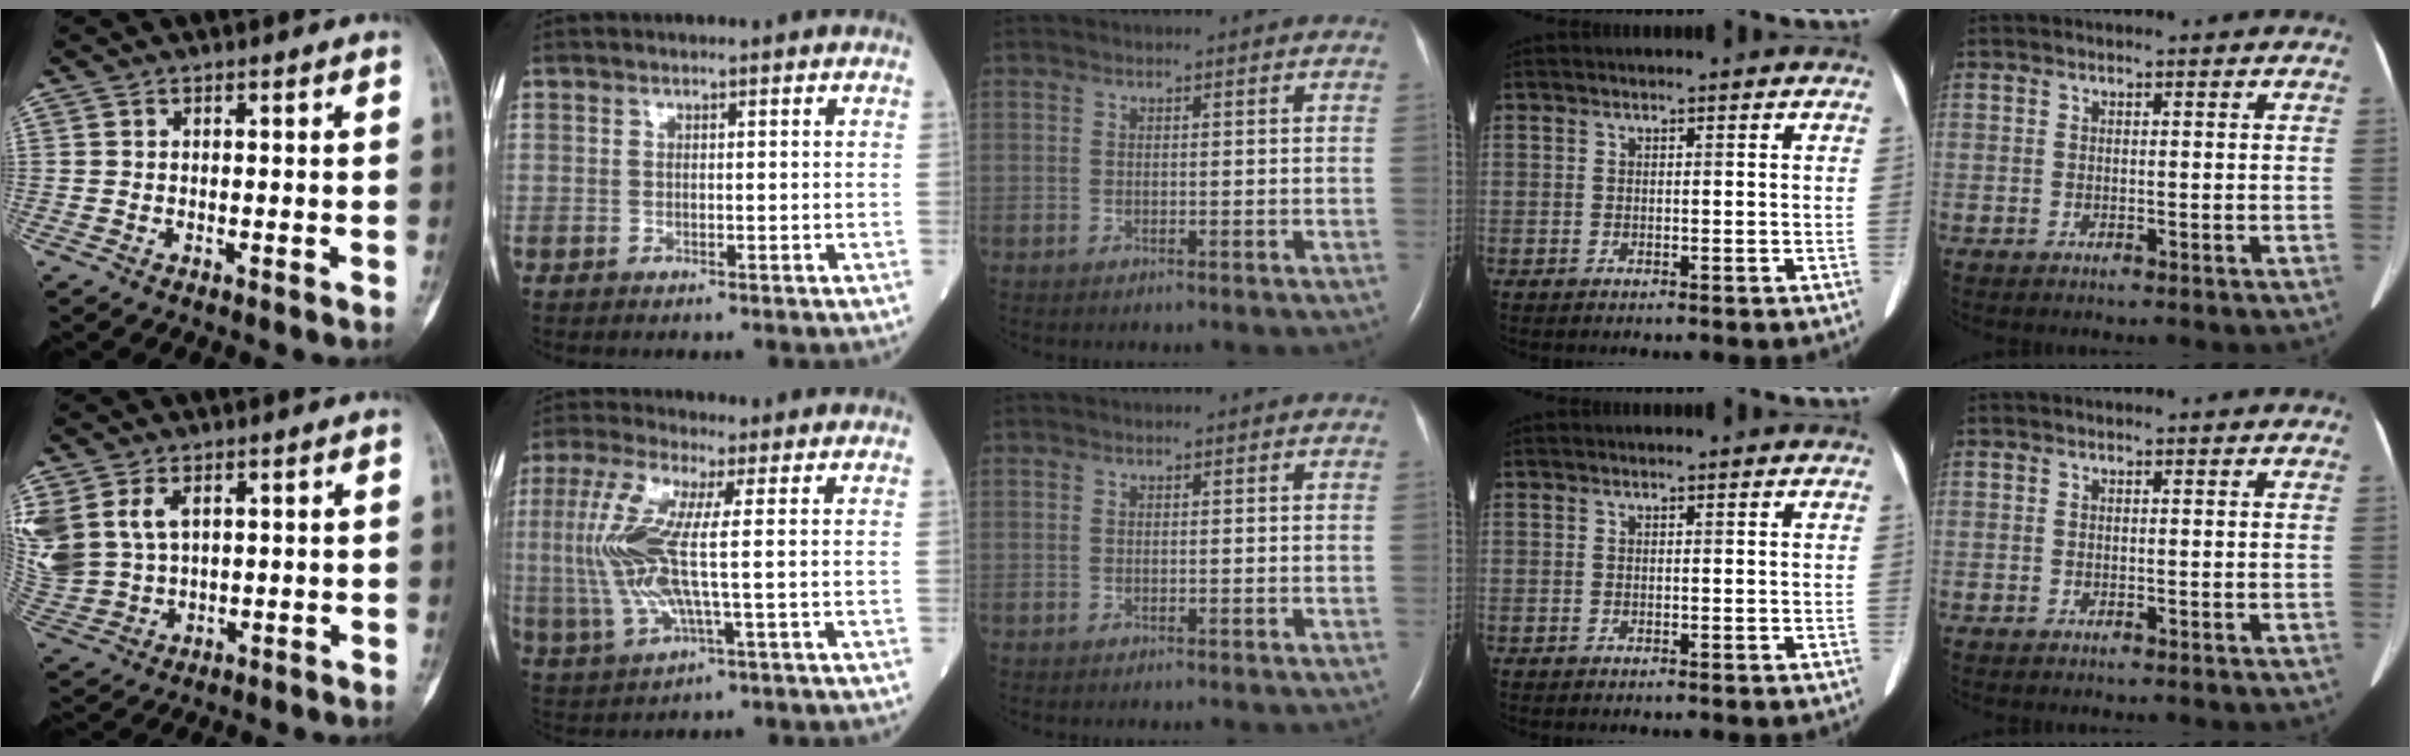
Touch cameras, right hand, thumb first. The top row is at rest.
{"thumb": {"total": 13.3, "force": [4.3, 9.4, 8.3], "torque": [-0.212, 0.001, 0.107]}, "index": {"total": 11.2, "force": [0.6, 1.6, 11.0], "torque": [-0.261, 0.002, 0.009]}}